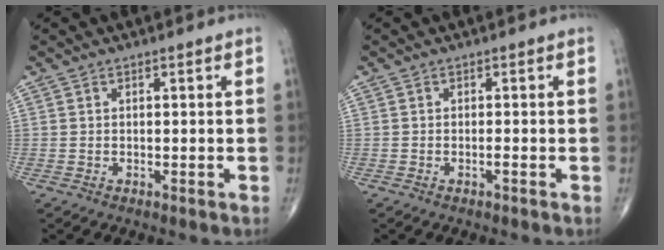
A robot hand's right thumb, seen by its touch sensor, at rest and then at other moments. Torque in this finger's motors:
{"motor_torque": [1.52, 1.37, 0.05, -0.30, 0.02]}